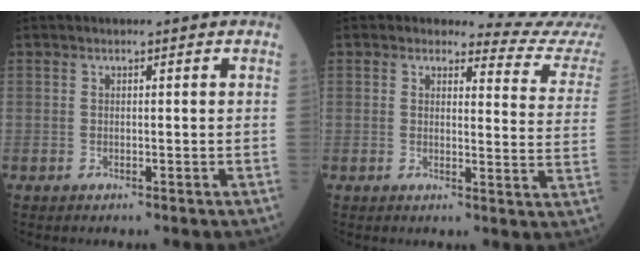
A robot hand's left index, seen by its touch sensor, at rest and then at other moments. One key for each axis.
{"total": 9.7, "fx": 9.6, "fy": 0.0, "fz": 0.5, "tx": 0.011, "ty": -0.083, "tz": 0.080}